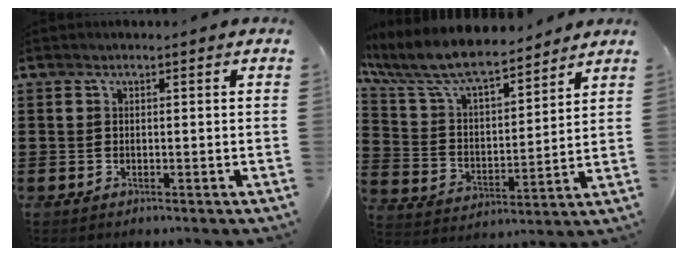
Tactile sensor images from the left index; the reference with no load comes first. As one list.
[{"total": 9.4, "force": [8.2, 1.9, 4.2], "torque": [-0.117, -0.043, 0.142]}]